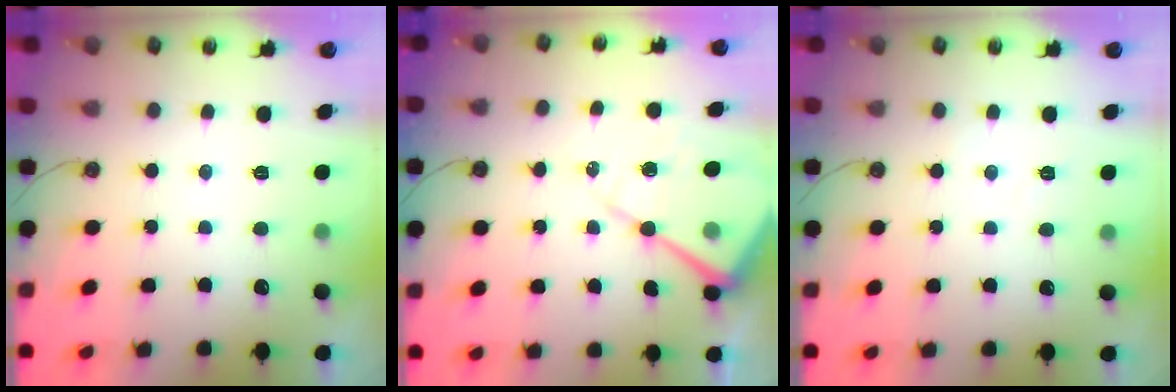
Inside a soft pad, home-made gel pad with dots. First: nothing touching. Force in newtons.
{"total": 15.8, "press": 15.7, "slide": 1.5}
{"total": 5.1, "press": 5.0, "slide": 0.6}